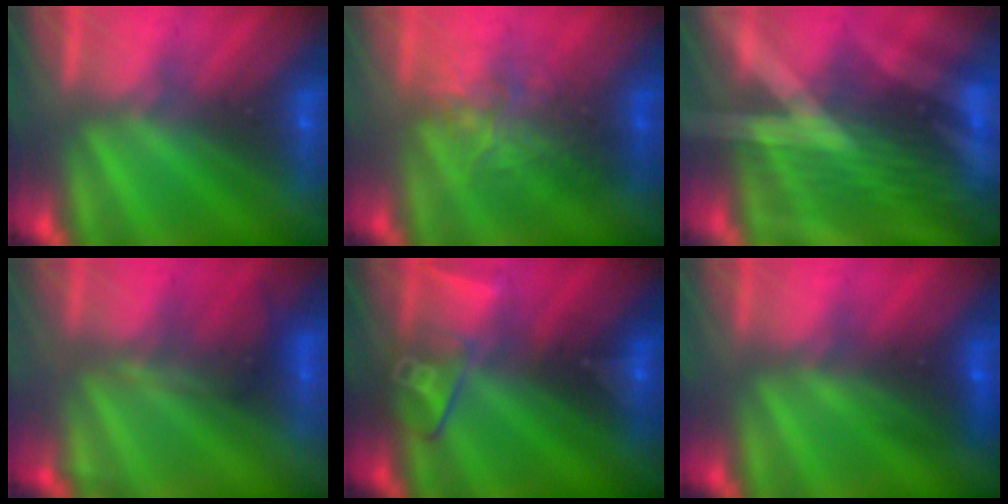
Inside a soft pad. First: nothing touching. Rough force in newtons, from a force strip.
{"total": 2.5}
{"total": 3.0}
{"total": 4.8}
{"total": 2.6}
{"total": 2.8}